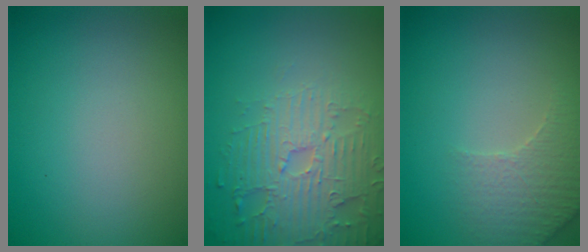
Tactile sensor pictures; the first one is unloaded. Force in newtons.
{"total": 4.5, "press": 4.1, "slide": 1.8}
{"total": 3.3, "press": 3.2, "slide": 0.9}